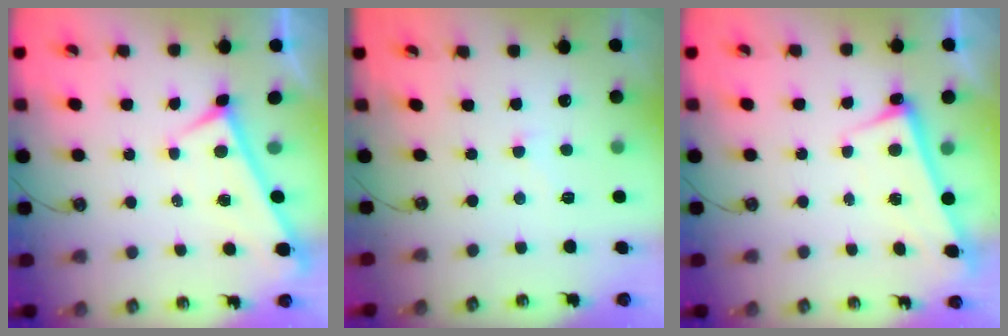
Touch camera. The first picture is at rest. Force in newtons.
{"total": 4.0, "press": 3.9, "slide": 0.9}
{"total": 2.8, "press": 2.8, "slide": 0.5}